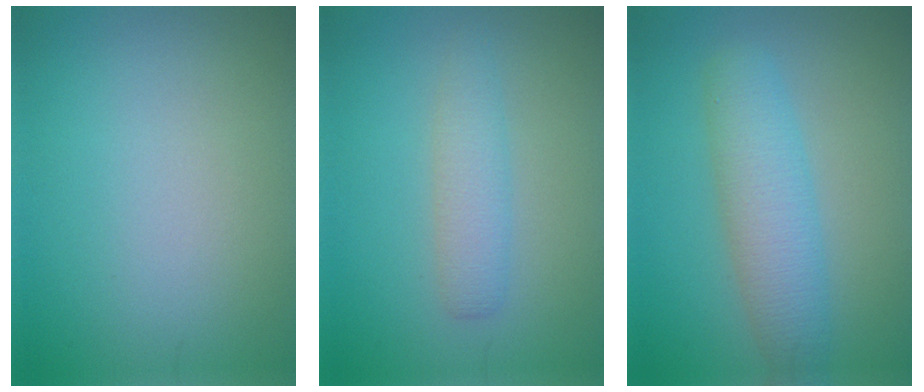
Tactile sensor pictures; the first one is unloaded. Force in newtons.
{"total": 2.4, "press": 2.4, "slide": 0.1}
{"total": 4.6, "press": 4.6, "slide": 0.2}